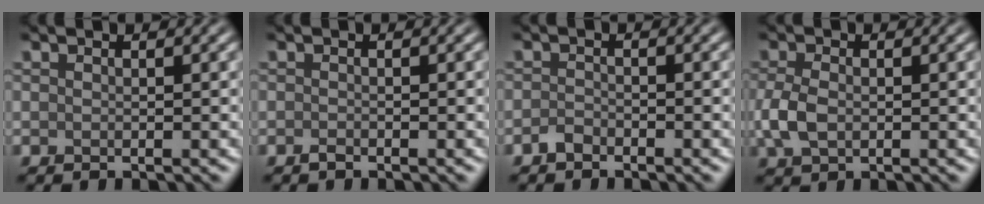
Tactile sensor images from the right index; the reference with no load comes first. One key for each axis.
{"total": 0.5, "fx": -0.4, "fy": 0.1, "fz": 0.3, "tx": -0.004, "ty": 0.001, "tz": -0.009}
{"total": 1.1, "fx": -0.9, "fy": 0.5, "fz": 0.4, "tx": -0.006, "ty": 0.002, "tz": -0.020}
{"total": 3.0, "fx": -0.5, "fy": 1.9, "fz": 2.3, "tx": -0.057, "ty": -0.004, "tz": -0.011}